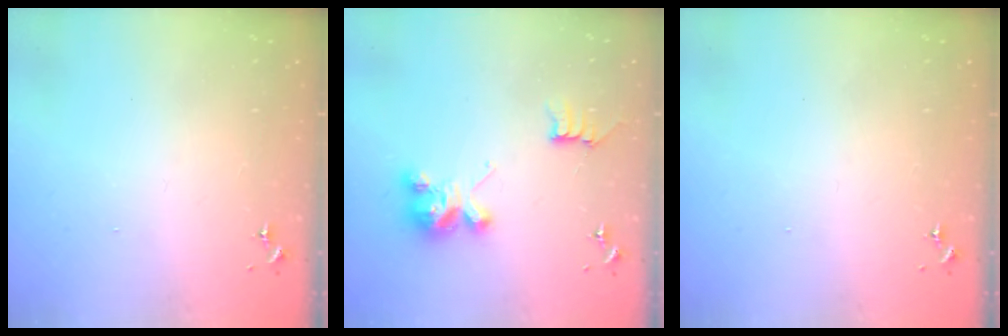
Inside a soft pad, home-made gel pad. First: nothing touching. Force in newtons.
{"total": 8.4, "press": 8.4, "slide": 0.5}
{"total": 0.0}